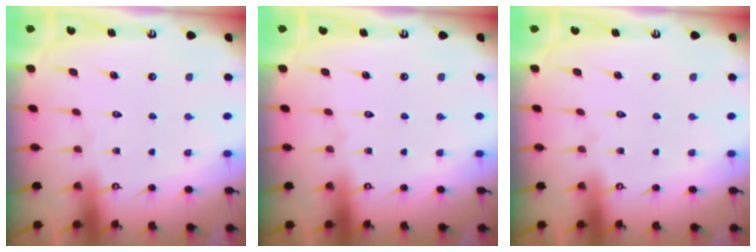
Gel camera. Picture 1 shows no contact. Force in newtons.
{"total": 0.0}
{"total": 0.0}